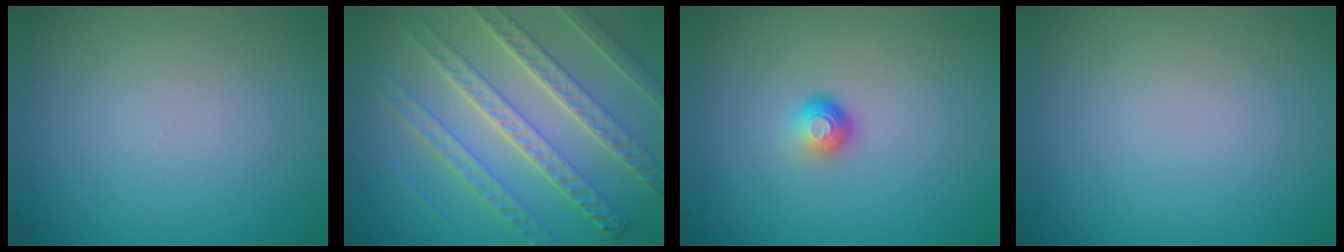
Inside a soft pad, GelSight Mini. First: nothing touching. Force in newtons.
{"total": 8.3, "press": 6.2, "slide": 5.5}
{"total": 1.6, "press": 1.0, "slide": 1.3}
{"total": 0.0}